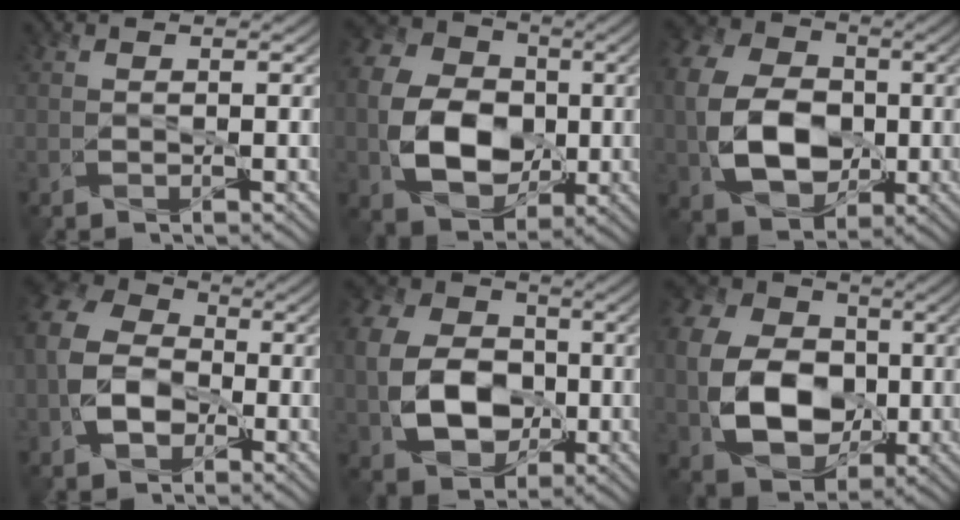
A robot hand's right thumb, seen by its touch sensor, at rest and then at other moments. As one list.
[{"total": 12.9, "force": [-1.5, 9.8, 8.1], "torque": [-0.191, -0.011, -0.023]}, {"total": 12.7, "force": [-1.3, 9.5, 8.4], "torque": [-0.205, -0.012, -0.022]}, {"total": 9.6, "force": [-2.4, 7.2, 5.8], "torque": [-0.149, -0.012, -0.059]}, {"total": 12.6, "force": [-1.5, 9.6, 7.9], "torque": [-0.187, -0.012, -0.032]}, {"total": 14.6, "force": [-1.5, 11.2, 9.2], "torque": [-0.210, -0.015, -0.023]}]